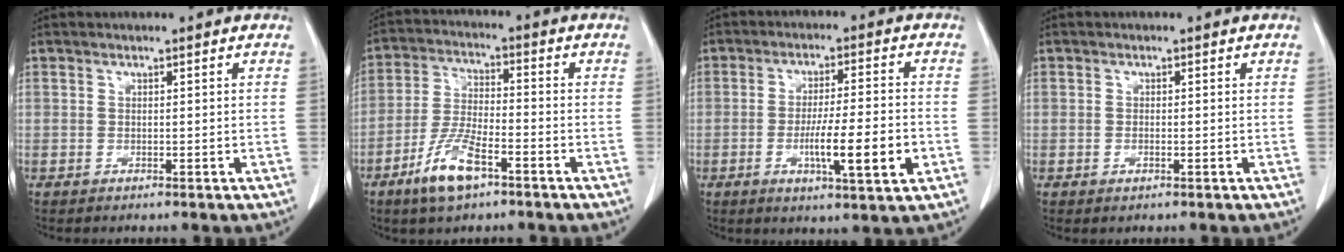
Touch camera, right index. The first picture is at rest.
{"total": 8.9, "force": [-5.1, 2.6, 6.8], "torque": [-0.143, -0.008, -0.097]}
{"total": 9.8, "force": [-2.9, 0.7, 9.4], "torque": [-0.154, -0.010, -0.047]}
{"total": 0.9, "force": [-0.3, 0.4, 0.8], "torque": [-0.017, -0.002, -0.004]}